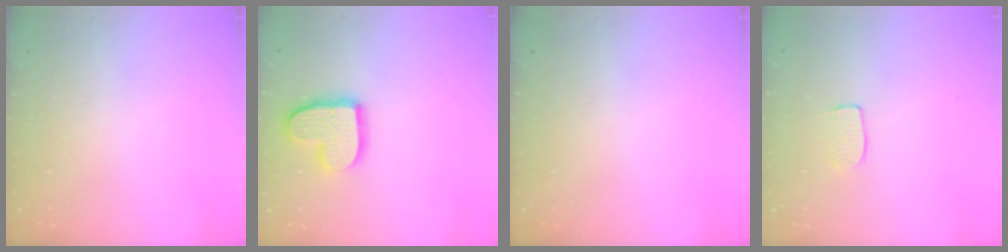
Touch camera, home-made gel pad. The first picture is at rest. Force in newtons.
{"total": 14.4, "press": 14.3, "slide": 1.0}
{"total": 0.0}
{"total": 5.0, "press": 5.0, "slide": 0.3}